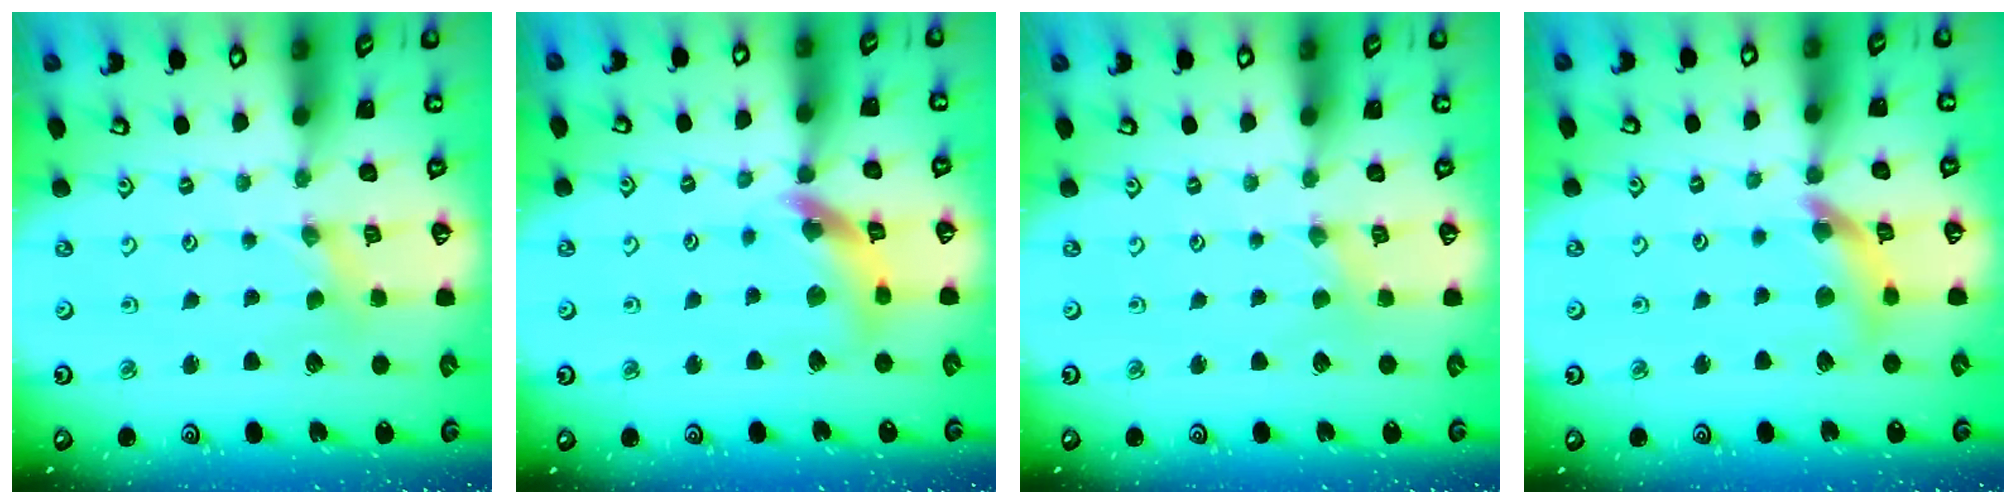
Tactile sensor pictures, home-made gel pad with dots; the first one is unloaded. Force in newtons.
{"total": 12.4, "press": 12.3, "slide": 1.4}
{"total": 0.7, "press": 0.7, "slide": 0.2}
{"total": 11.8, "press": 11.7, "slide": 1.5}